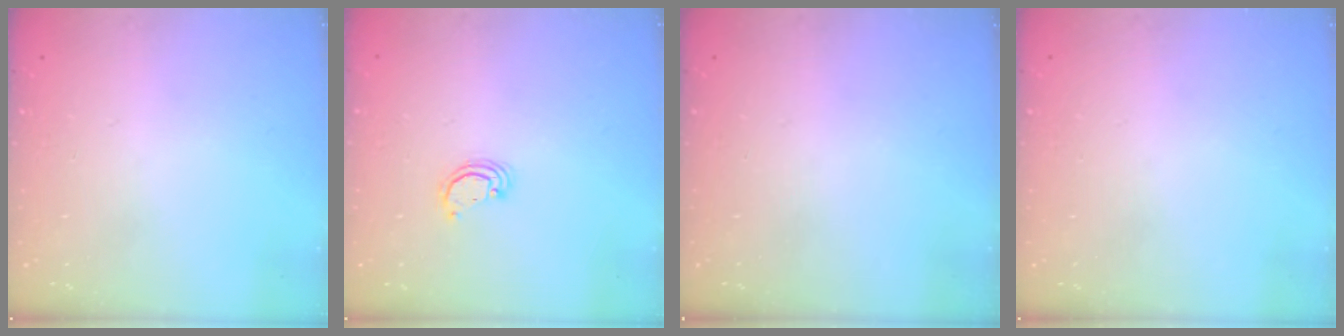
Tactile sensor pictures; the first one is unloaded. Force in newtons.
{"total": 2.1, "press": 2.1, "slide": 0.1}
{"total": 0.0}
{"total": 0.0}